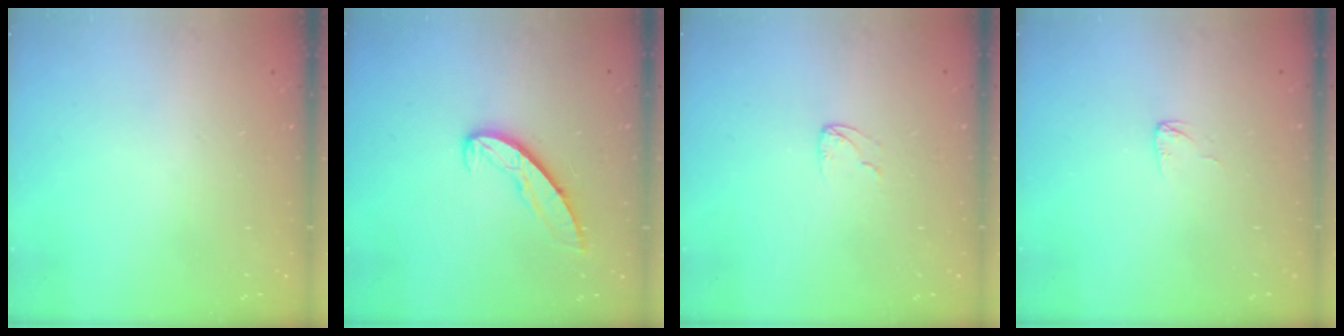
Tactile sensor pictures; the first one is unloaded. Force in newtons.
{"total": 7.2, "press": 7.1, "slide": 0.6}
{"total": 3.0, "press": 3.0, "slide": 0.2}
{"total": 3.3, "press": 3.3, "slide": 0.2}